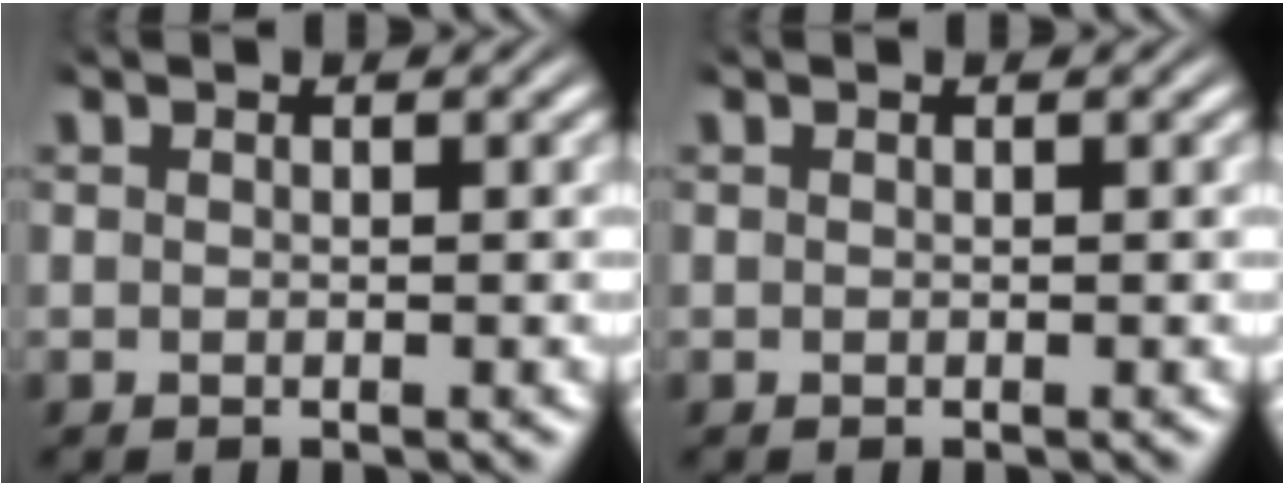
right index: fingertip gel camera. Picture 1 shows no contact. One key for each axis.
{"total": 0.0}